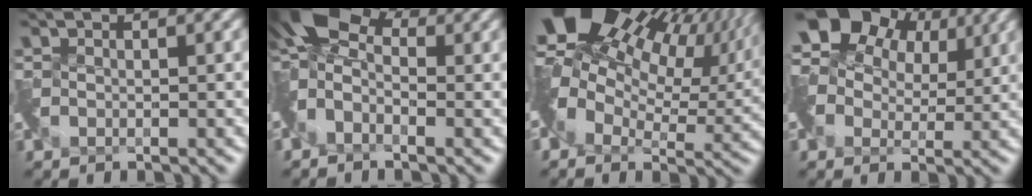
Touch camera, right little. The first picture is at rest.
{"total": 4.1, "force": [-0.2, 2.9, 2.8], "torque": [-0.054, 0.017, -0.020]}
{"total": 15.3, "force": [6.9, 9.0, 10.2], "torque": [-0.168, 0.037, 0.126]}
{"total": 7.8, "force": [2.9, 5.6, 4.5], "torque": [-0.077, 0.011, 0.050]}